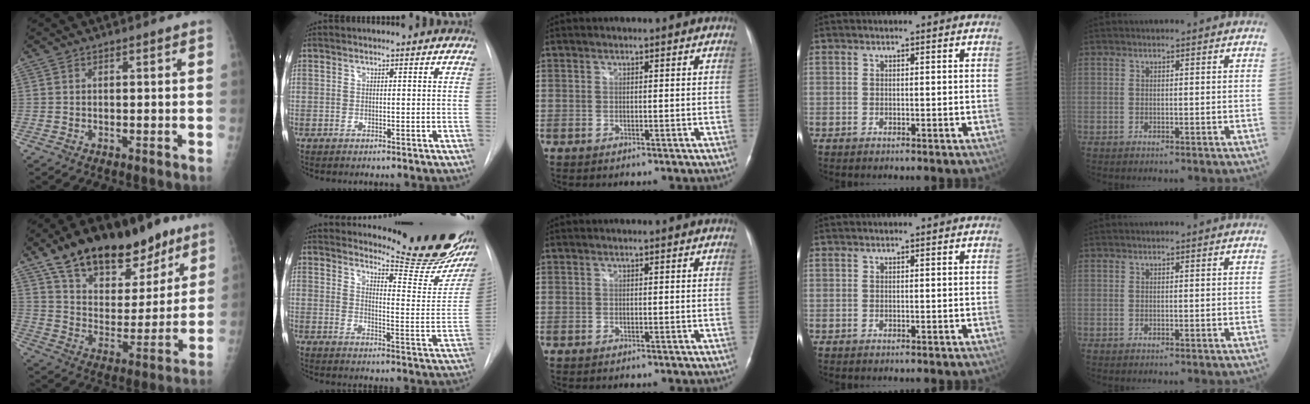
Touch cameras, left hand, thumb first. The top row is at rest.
{"thumb": {"total": 24.4, "force": [15.9, 12.4, 13.8], "torque": [-0.185, -0.041, 0.260]}, "index": {"total": 18.6, "force": [16.7, 2.0, 7.9], "torque": [-0.103, -0.105, 0.197]}}